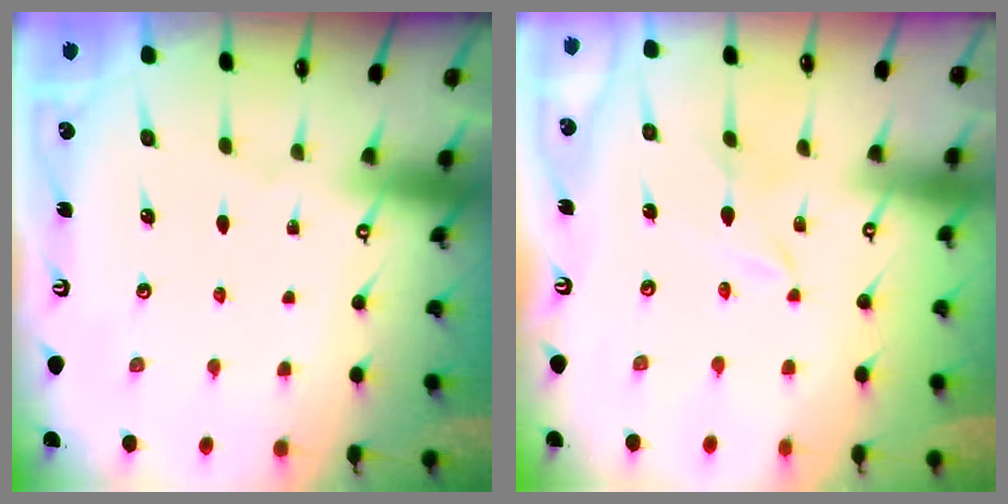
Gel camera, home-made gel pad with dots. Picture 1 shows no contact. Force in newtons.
{"total": 1.2, "press": 1.1, "slide": 0.2}